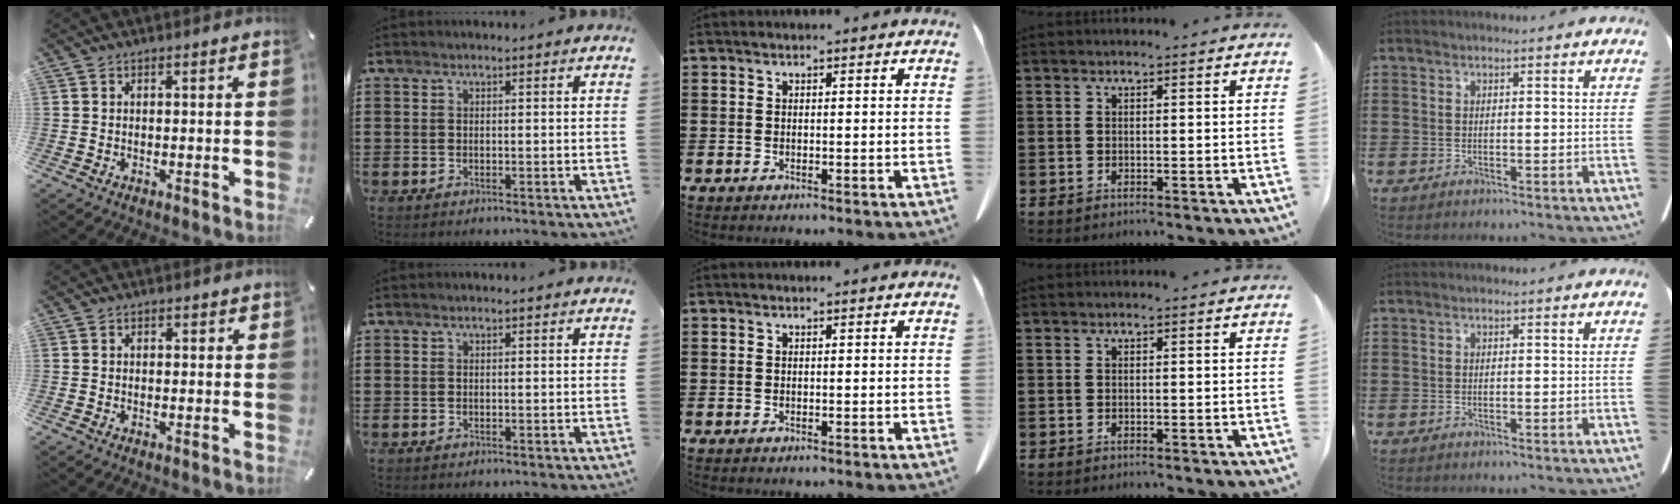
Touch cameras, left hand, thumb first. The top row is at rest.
{"thumb": {"total": 0.7, "force": [0.1, 0.6, 0.4], "torque": [0.000, 0.001, 0.000]}}